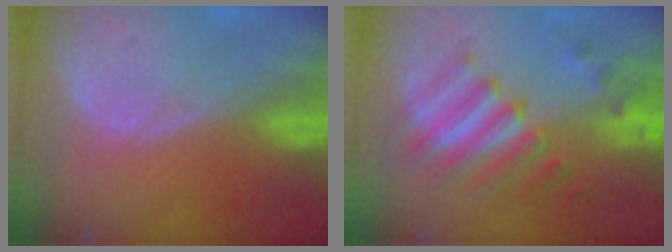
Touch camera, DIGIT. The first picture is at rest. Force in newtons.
{"total": 7.7, "press": 7.7, "slide": 1.0}